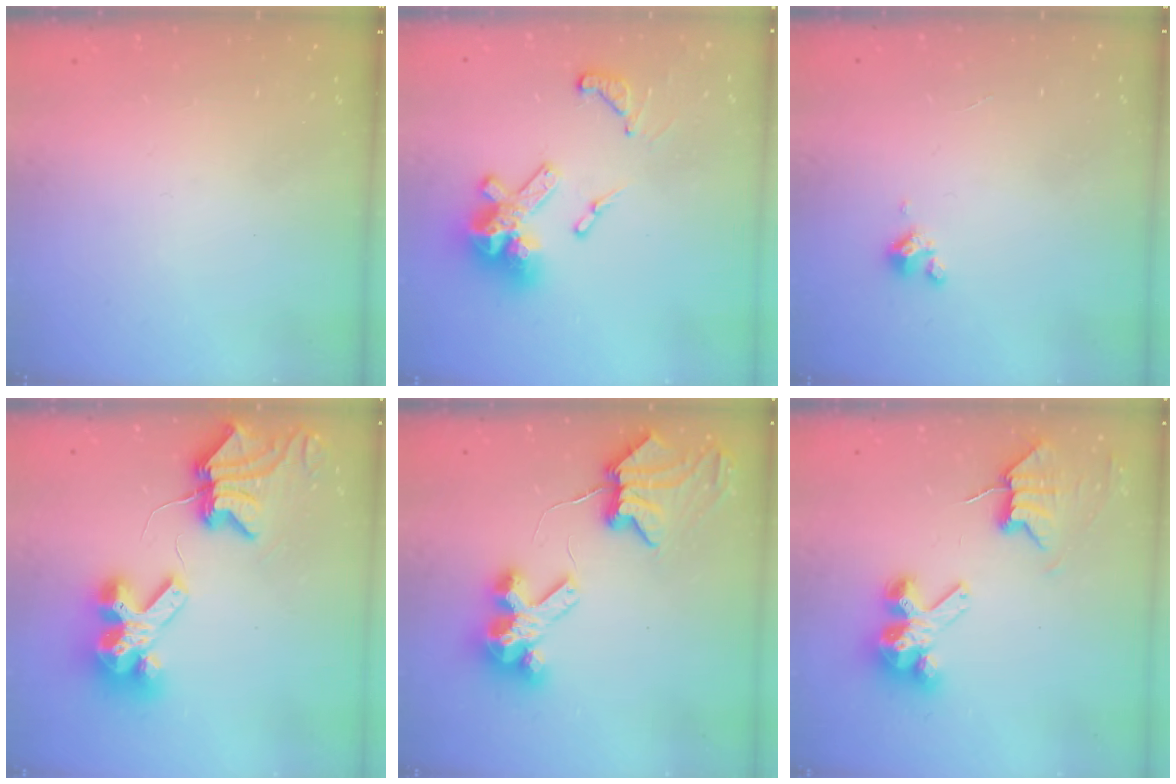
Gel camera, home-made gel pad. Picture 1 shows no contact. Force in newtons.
{"total": 17.3, "press": 17.2, "slide": 1.9}
{"total": 1.2, "press": 1.2, "slide": 0.2}
{"total": 15.7, "press": 15.6, "slide": 1.8}
{"total": 9.0, "press": 8.9, "slide": 1.1}
{"total": 8.6, "press": 8.6, "slide": 0.7}